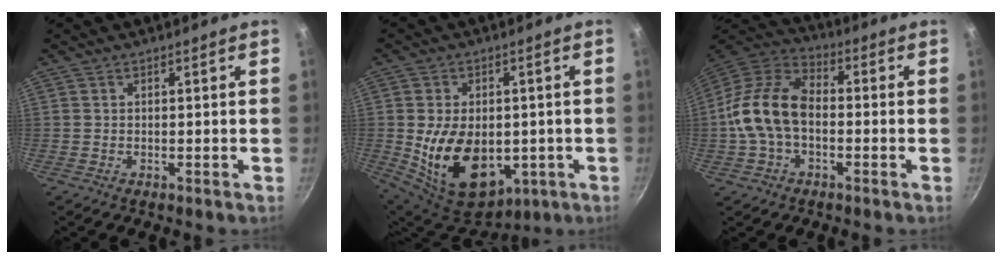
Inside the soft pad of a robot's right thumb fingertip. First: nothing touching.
{"total": 17.6, "force": [-2.1, 12.1, 12.7], "torque": [-0.198, -0.010, -0.009]}
{"total": 14.0, "force": [-1.6, 9.0, 10.7], "torque": [-0.182, 0.043, -0.048]}